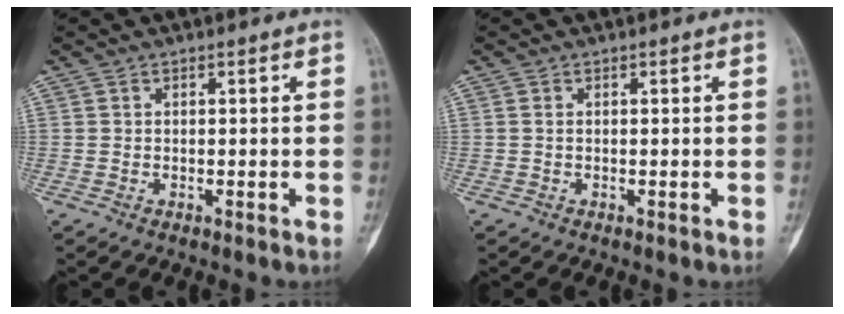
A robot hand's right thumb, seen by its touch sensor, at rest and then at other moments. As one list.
[{"total": 0.0}]